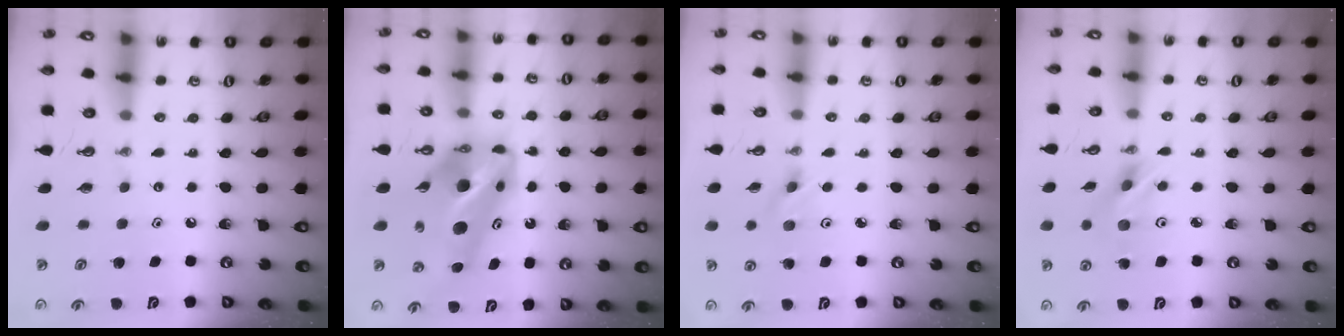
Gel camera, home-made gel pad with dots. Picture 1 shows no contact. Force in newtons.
{"total": 15.8, "press": 15.7, "slide": 1.1}
{"total": 3.8, "press": 3.6, "slide": 1.4}
{"total": 8.0, "press": 6.5, "slide": 4.5}